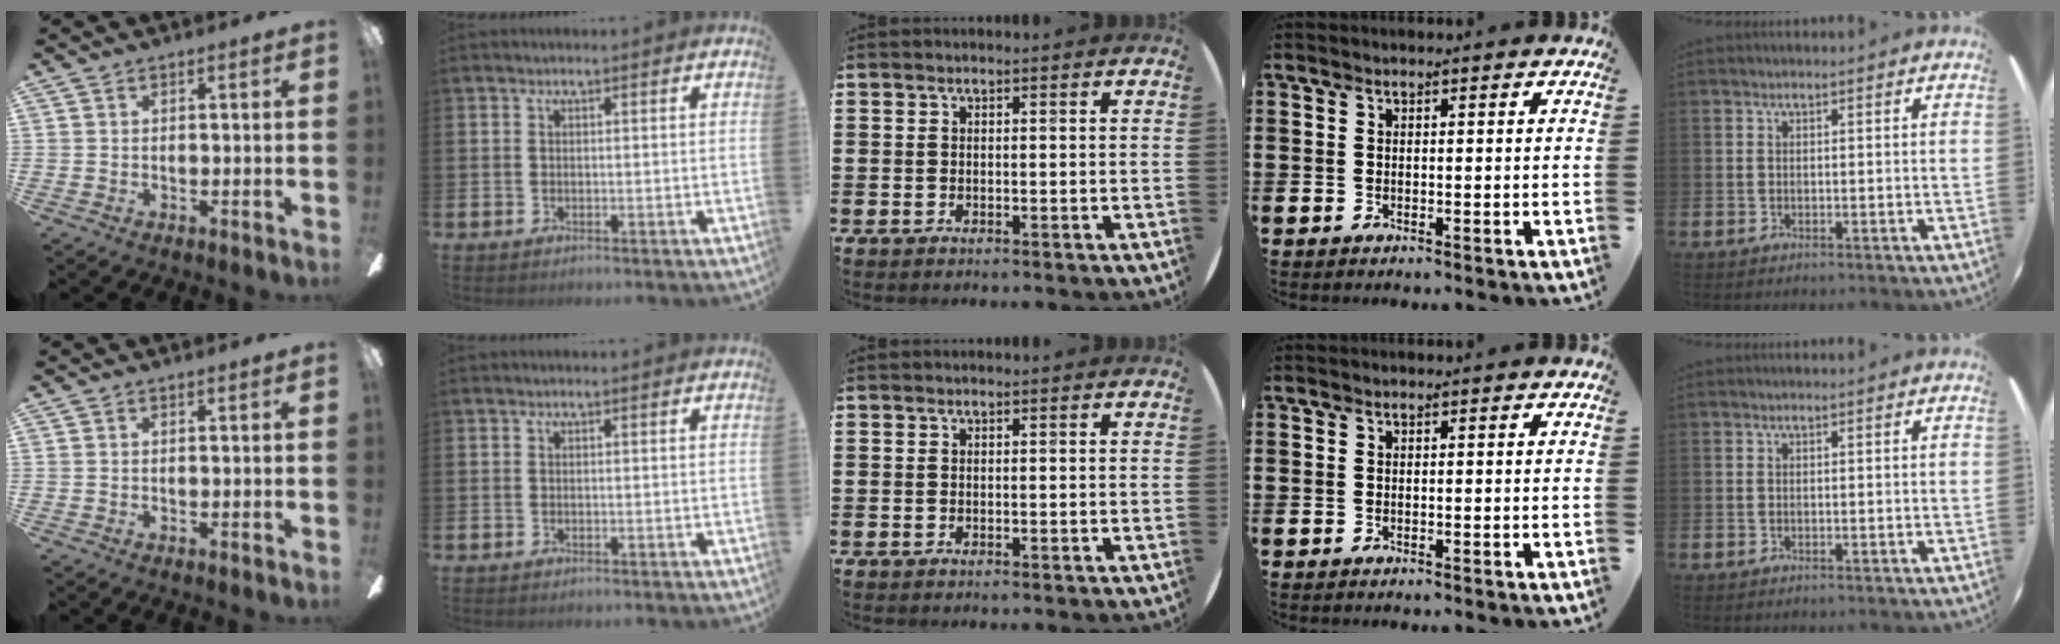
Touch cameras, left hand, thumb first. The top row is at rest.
{}